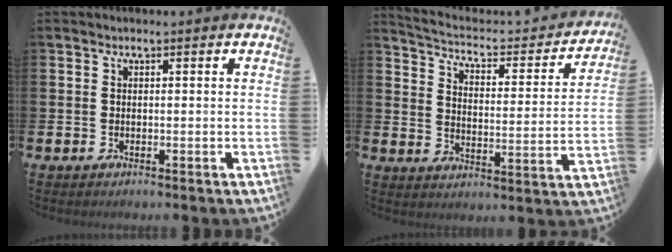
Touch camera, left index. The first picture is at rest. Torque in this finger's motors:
{"motor_torque": [0.83, -1.31, -0.30, 0.00]}